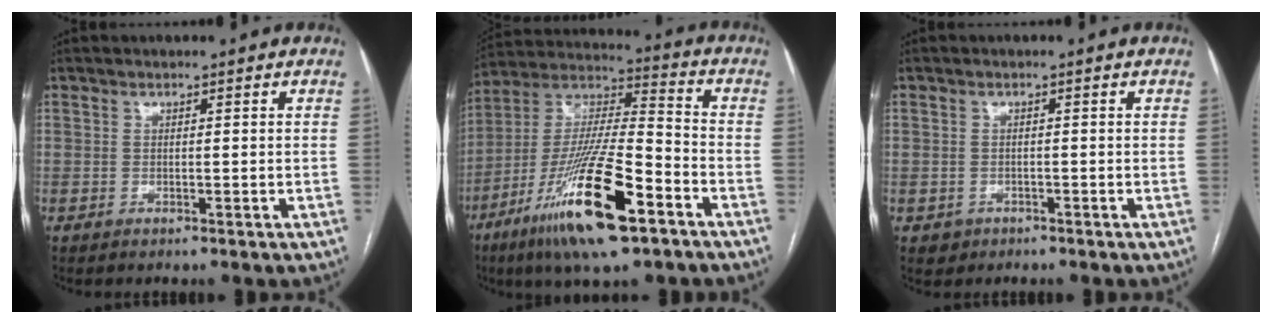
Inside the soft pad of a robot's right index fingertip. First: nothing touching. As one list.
[{"total": 20.6, "force": [-10.5, 3.2, 17.4], "torque": [-0.350, -0.035, -0.187]}, {"total": 1.8, "force": [-0.9, 1.6, 0.0], "torque": [0.003, 0.008, -0.012]}]